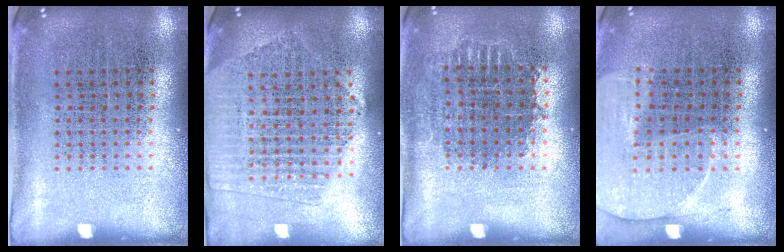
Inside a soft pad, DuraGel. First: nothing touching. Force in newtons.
{"total": 2.0, "press": 1.8, "slide": 0.9}
{"total": 0.8, "press": 0.7, "slide": 0.3}
{"total": 1.3, "press": 1.3, "slide": 0.3}